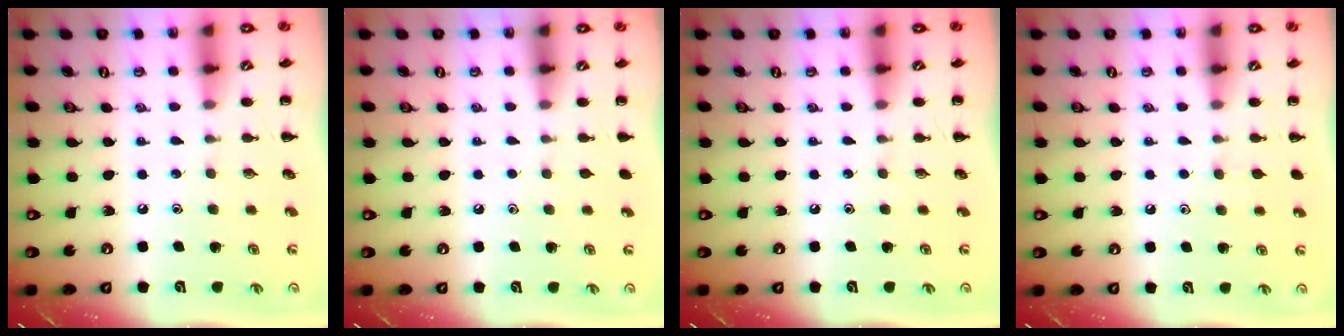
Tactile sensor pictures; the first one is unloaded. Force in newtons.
{"total": 0.6, "press": 0.6, "slide": 0.1}
{"total": 0.0}
{"total": 2.3, "press": 2.0, "slide": 1.1}